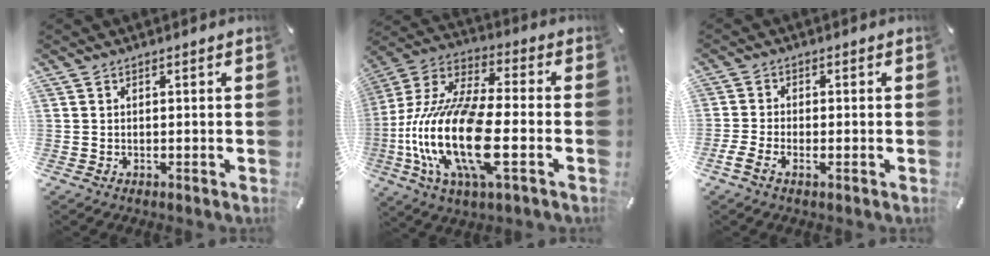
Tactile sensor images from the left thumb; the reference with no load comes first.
{"total": 22.0, "force": [-6.3, 8.5, 19.4], "torque": [-0.432, -0.008, -0.112]}
{"total": 2.6, "force": [-1.2, 1.3, 2.0], "torque": [-0.048, 0.001, -0.026]}